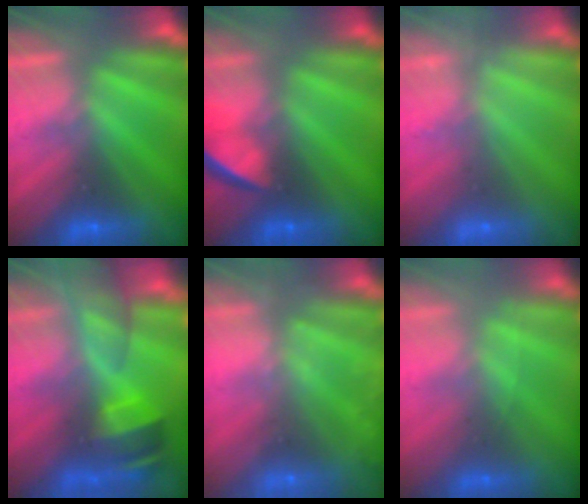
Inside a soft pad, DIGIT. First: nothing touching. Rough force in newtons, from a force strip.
{"total": 7.6}
{"total": 2.4}
{"total": 10.0}
{"total": 6.7}
{"total": 2.6}